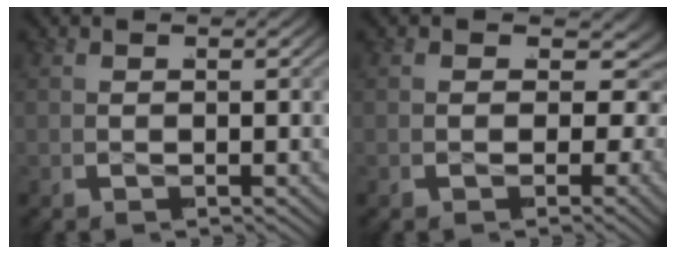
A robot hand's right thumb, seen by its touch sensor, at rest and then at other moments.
{"total": 7.6, "force": [-1.0, 5.0, 5.6], "torque": [-0.086, -0.019, -0.004]}